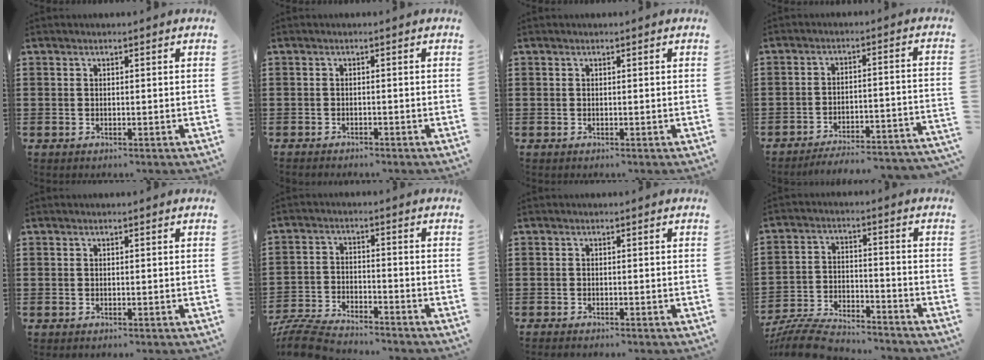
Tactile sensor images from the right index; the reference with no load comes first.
{"total": 0.9, "force": [-0.9, 0.1, 0.0], "torque": [-0.003, 0.001, -0.019]}
{"total": 0.0}
{"total": 4.5, "force": [-4.3, -0.3, 1.5], "torque": [-0.030, -0.012, -0.088]}
{"total": 0.0}
{"total": 6.6, "force": [-6.4, 0.4, 1.5], "torque": [-0.045, 0.002, -0.129]}
{"total": 0.6, "force": [-0.6, 0.1, 0.1], "torque": [-0.002, -0.002, -0.012]}
{"total": 7.6, "force": [-7.3, 1.0, 2.0], "torque": [-0.049, 0.010, -0.144]}